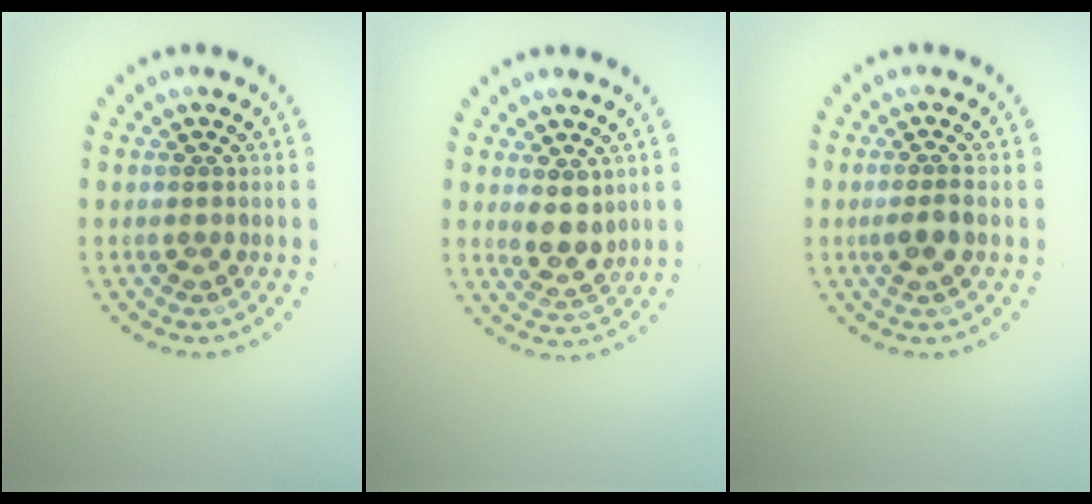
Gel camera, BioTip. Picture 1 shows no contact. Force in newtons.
{"total": 2.4, "press": 2.1, "slide": 1.1}
{"total": 1.7, "press": 1.5, "slide": 0.9}